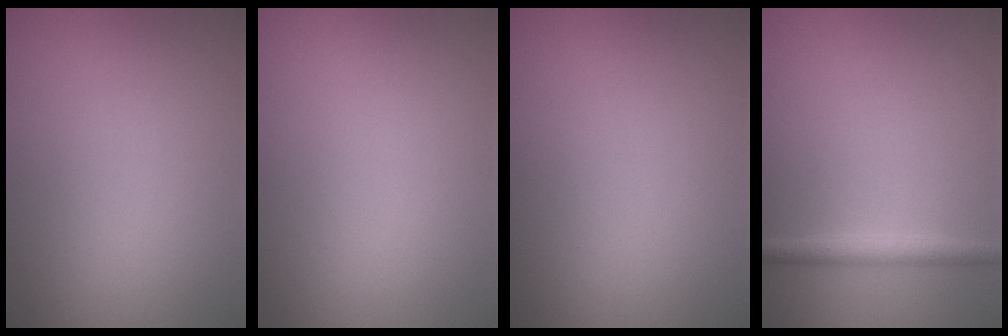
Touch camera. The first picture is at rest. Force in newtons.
{"total": 0.0}
{"total": 0.0}
{"total": 1.8, "press": 1.8, "slide": 0.1}